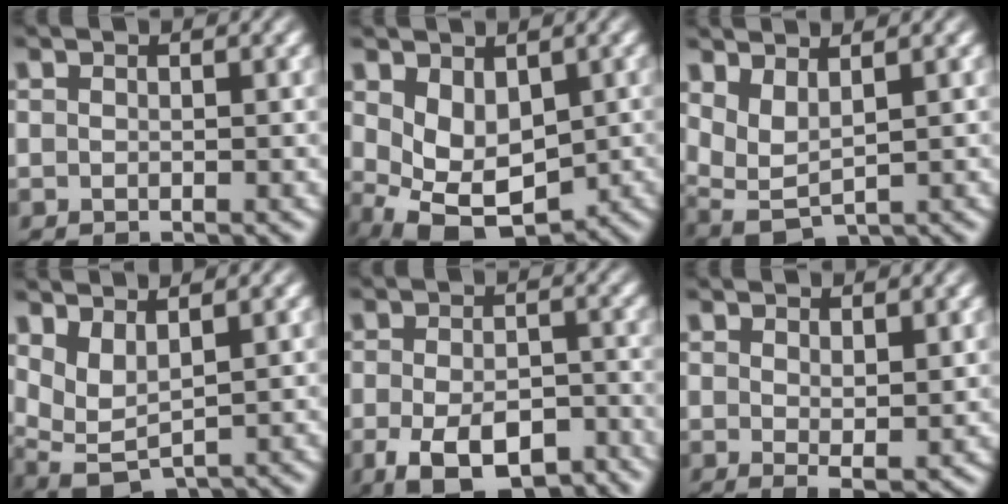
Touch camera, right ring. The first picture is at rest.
{"total": 9.2, "force": [-2.2, 6.9, 5.7], "torque": [-0.118, -0.053, -0.014]}
{"total": 6.2, "force": [-0.1, 5.4, 3.1], "torque": [-0.097, -0.030, 0.010]}
{"total": 6.1, "force": [-0.1, 5.2, 3.1], "torque": [-0.093, -0.029, 0.006]}
{"total": 7.5, "force": [-4.6, 4.0, 4.4], "torque": [-0.070, -0.033, -0.059]}
{"total": 1.8, "force": [0.4, 0.1, 1.7], "torque": [-0.016, -0.015, 0.016]}